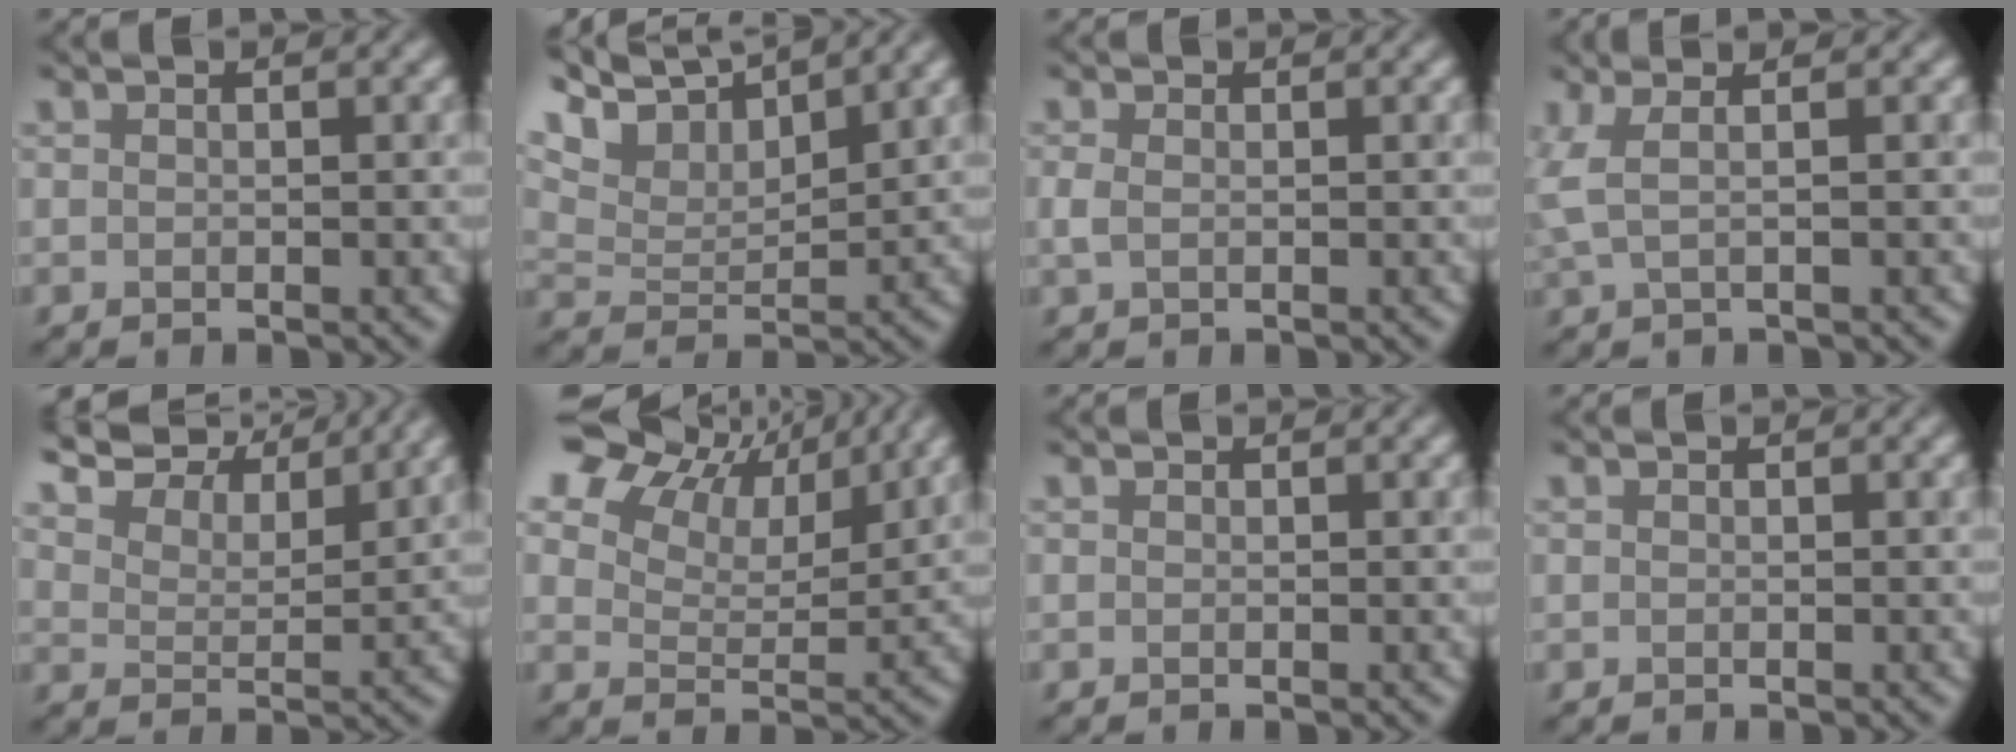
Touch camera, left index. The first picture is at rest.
{"total": 7.6, "force": [6.3, 2.2, 3.6], "torque": [-0.081, 0.017, 0.108]}
{"total": 0.9, "force": [0.1, 0.5, 0.6], "torque": [-0.016, 0.004, 0.001]}
{"total": 1.8, "force": [0.6, 0.4, 1.7], "torque": [-0.031, 0.008, 0.012]}
{"total": 8.4, "force": [7.5, 2.1, 3.0], "torque": [-0.069, 0.005, 0.121]}
{"total": 11.8, "force": [8.5, 5.7, 5.8], "torque": [-0.111, 0.024, 0.122]}
{"total": 0.0}
{"total": 0.0}